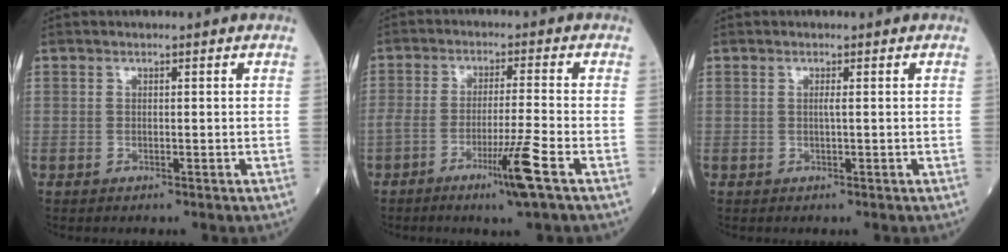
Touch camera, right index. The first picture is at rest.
{"total": 7.3, "force": [-3.8, -1.2, 6.1], "torque": [-0.109, -0.016, -0.070]}
{"total": 0.6, "force": [0.1, -0.1, 0.5], "torque": [-0.011, -0.001, 0.000]}